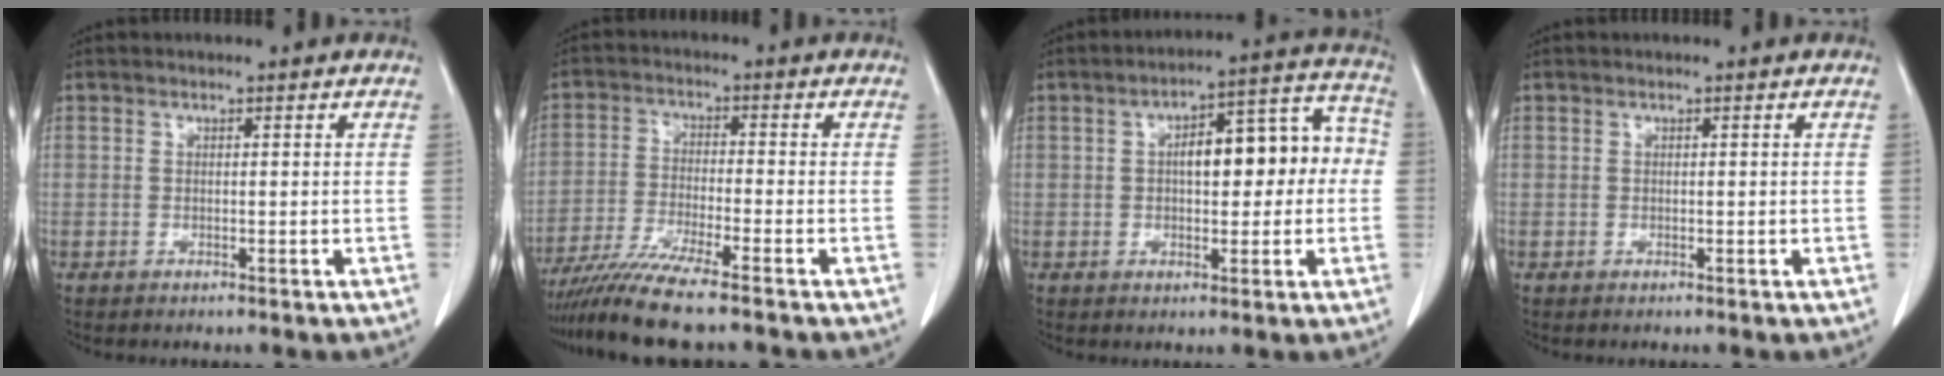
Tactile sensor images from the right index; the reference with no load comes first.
{"total": 9.2, "force": [-7.6, -0.7, 5.2], "torque": [-0.090, -0.029, -0.133]}
{"total": 11.7, "force": [0.5, 4.6, 10.7], "torque": [-0.137, 0.053, 0.012]}
{"total": 0.0}